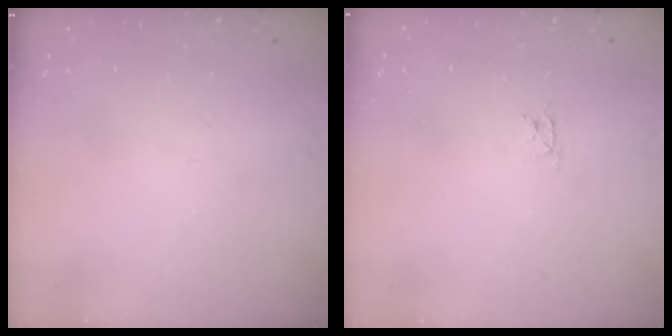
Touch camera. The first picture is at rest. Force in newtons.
{"total": 2.8, "press": 2.8, "slide": 0.4}